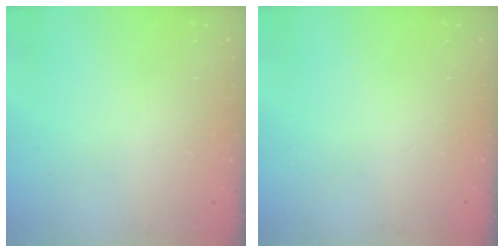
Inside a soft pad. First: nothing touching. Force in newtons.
{"total": 0.0}